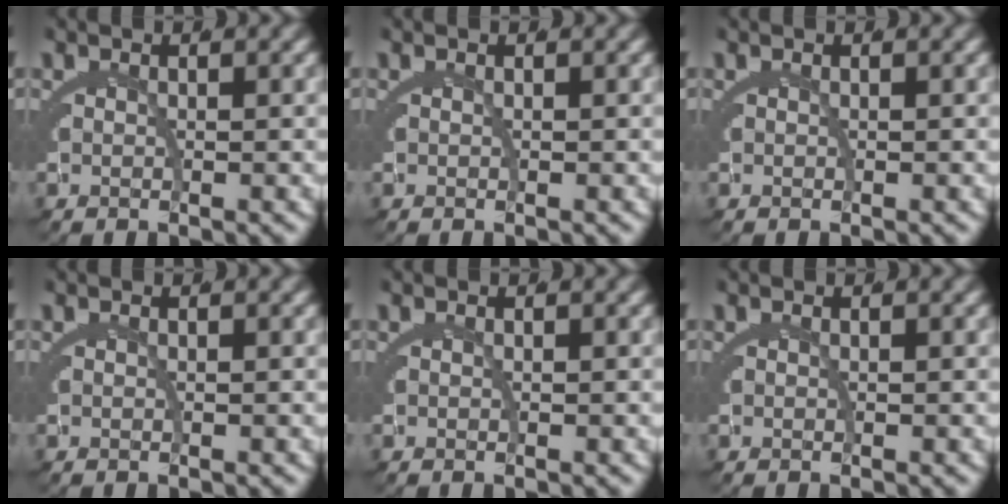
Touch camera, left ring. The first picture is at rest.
{"total": 0.0}
{"total": 0.0}
{"total": 0.0}
{"total": 0.0}
{"total": 0.0}